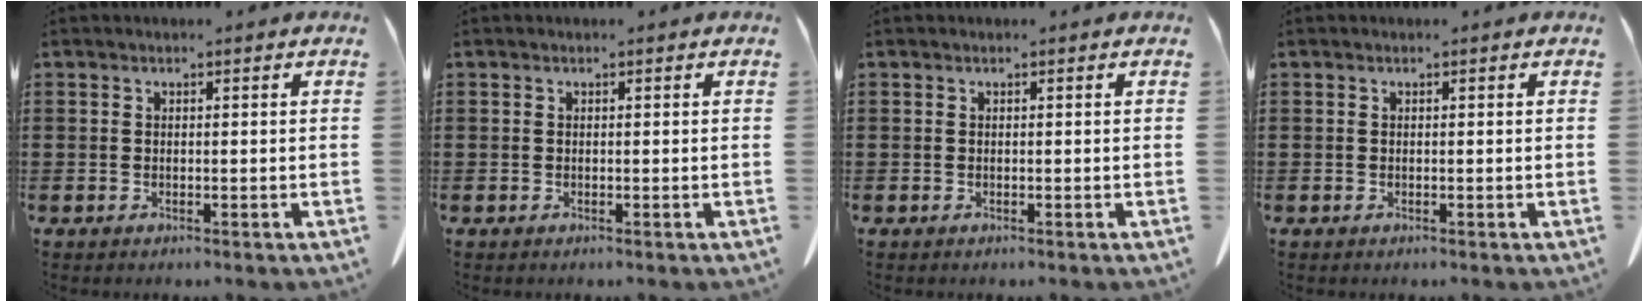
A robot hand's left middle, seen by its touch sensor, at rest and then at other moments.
{"total": 0.0}
{"total": 0.0}
{"total": 0.0}